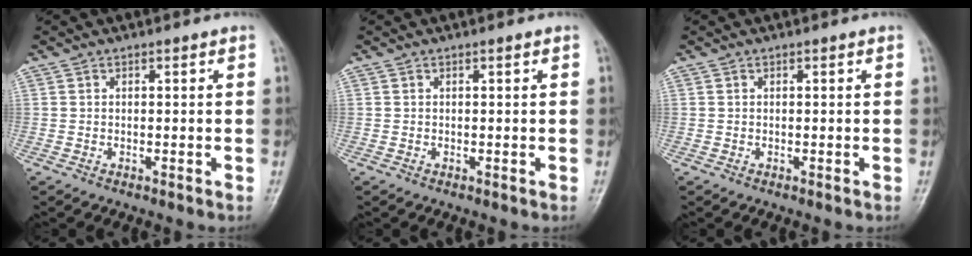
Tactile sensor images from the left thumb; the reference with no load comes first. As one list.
[{"total": 0.0}, {"total": 0.0}]